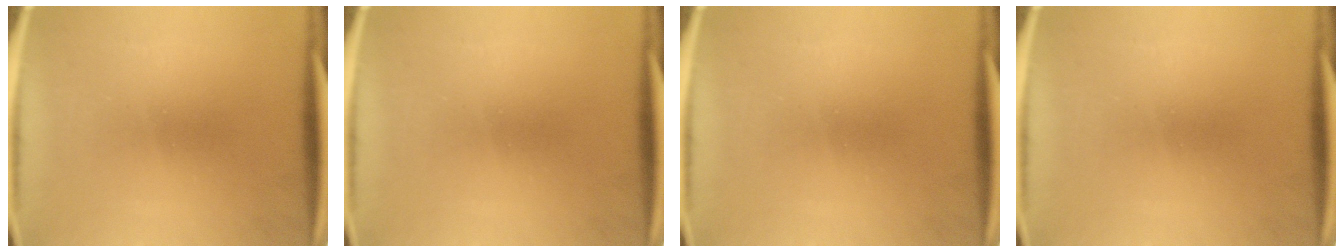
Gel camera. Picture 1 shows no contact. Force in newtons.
{"total": 0.0}
{"total": 0.0}
{"total": 0.0}